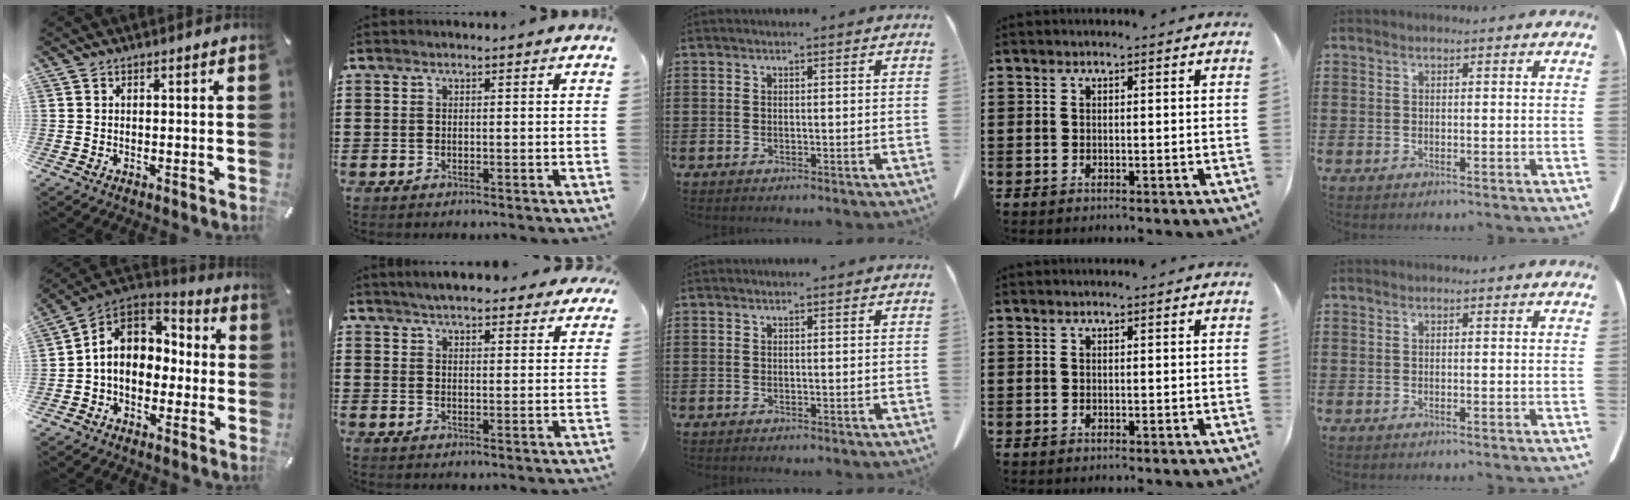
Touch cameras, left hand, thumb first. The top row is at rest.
{"thumb": {"total": 9.7, "force": [-0.9, 8.1, 5.1], "torque": [-0.102, 0.016, -0.013]}, "index": {"total": 4.8, "force": [4.6, 0.4, 1.2], "torque": [-0.038, -0.014, 0.085]}}